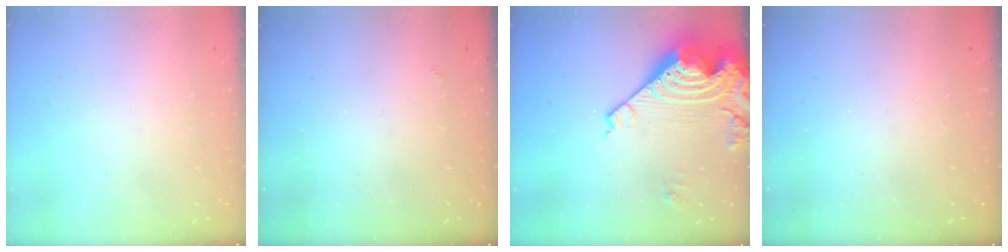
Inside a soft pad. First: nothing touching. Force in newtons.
{"total": 1.9, "press": 1.8, "slide": 0.4}
{"total": 17.9, "press": 17.8, "slide": 1.9}
{"total": 2.1, "press": 2.1, "slide": 0.4}